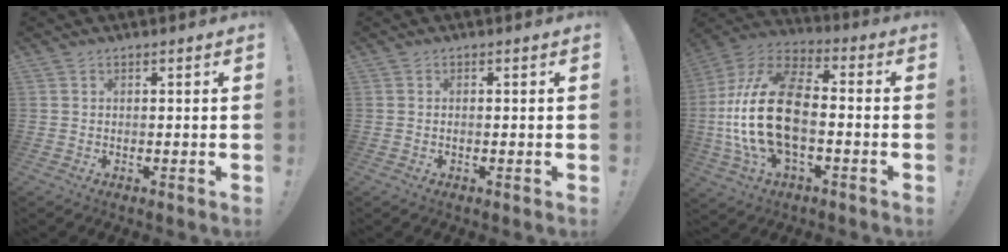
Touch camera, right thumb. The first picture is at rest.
{"total": 0.5, "force": [-0.3, 0.1, 0.4], "torque": [-0.008, 0.001, -0.006]}
{"total": 22.7, "force": [-2.6, 12.3, 18.9], "torque": [-0.378, 0.021, -0.039]}